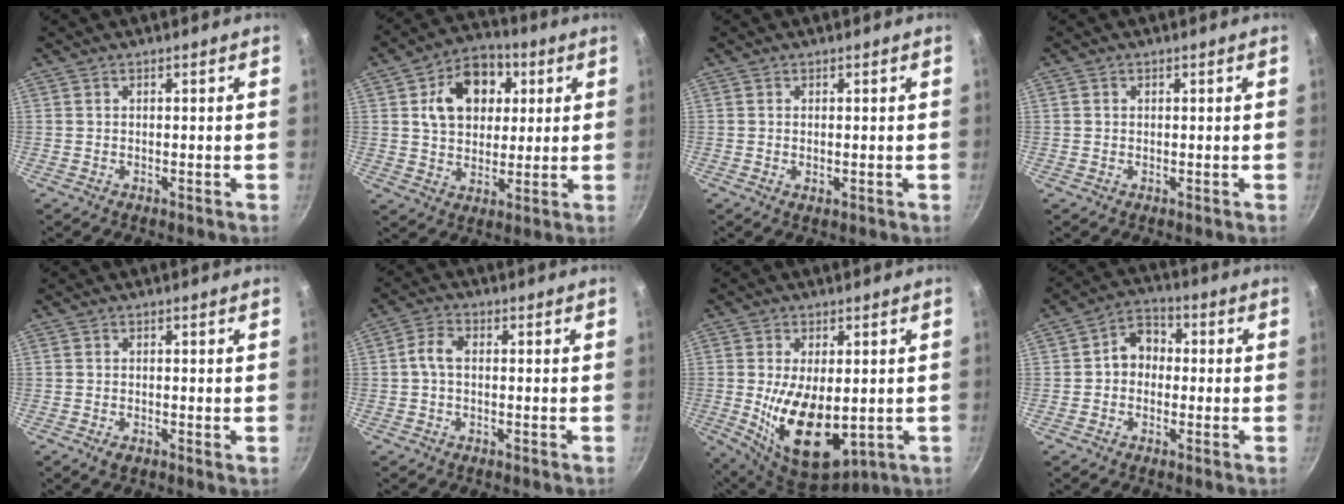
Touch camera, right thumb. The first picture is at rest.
{"total": 13.9, "force": [3.9, 10.3, 8.5], "torque": [-0.098, 0.007, 0.056]}
{"total": 1.1, "force": [0.0, 0.4, 1.0], "torque": [-0.018, -0.003, -0.001]}
{"total": 0.7, "force": [0.1, 0.6, 0.2], "torque": [-0.003, 0.003, 0.000]}
{"total": 1.6, "force": [-0.6, 0.7, 1.2], "torque": [-0.023, -0.003, -0.013]}
{"total": 3.9, "force": [0.0, 2.4, 3.0], "torque": [-0.062, 0.016, -0.008]}
{"total": 15.3, "force": [-1.1, 8.3, 12.8], "torque": [-0.209, -0.021, 0.001]}
{"total": 6.4, "force": [-0.1, 5.3, 3.6], "torque": [-0.019, 0.019, -0.016]}